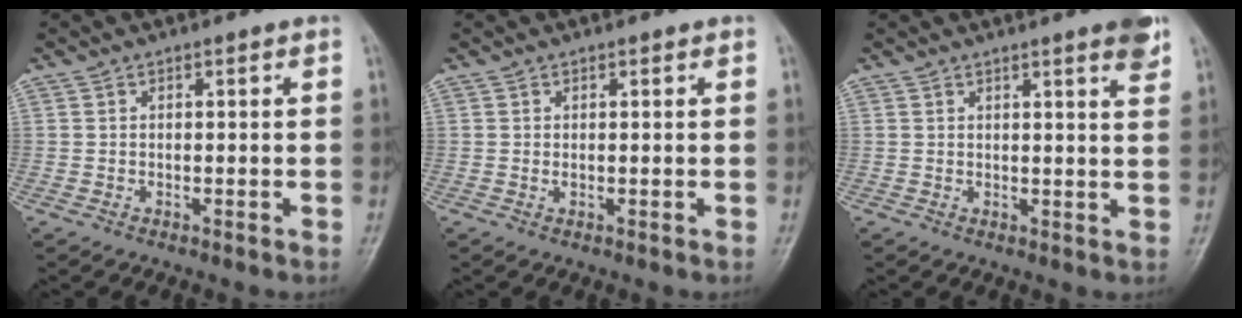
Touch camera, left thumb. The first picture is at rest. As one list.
[{"total": 0.6, "force": [0.3, 0.3, 0.4], "torque": [-0.005, -0.002, 0.003]}, {"total": 4.7, "force": [3.1, 0.4, 3.5], "torque": [-0.036, -0.013, 0.036]}]